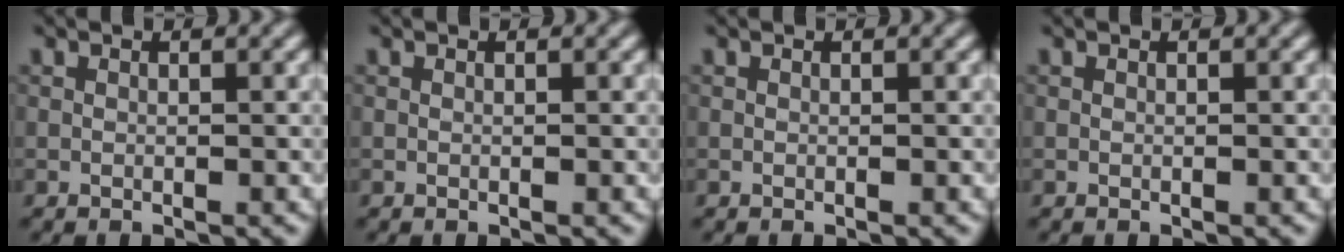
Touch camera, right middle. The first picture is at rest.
{"total": 0.0}
{"total": 0.0}
{"total": 0.0}